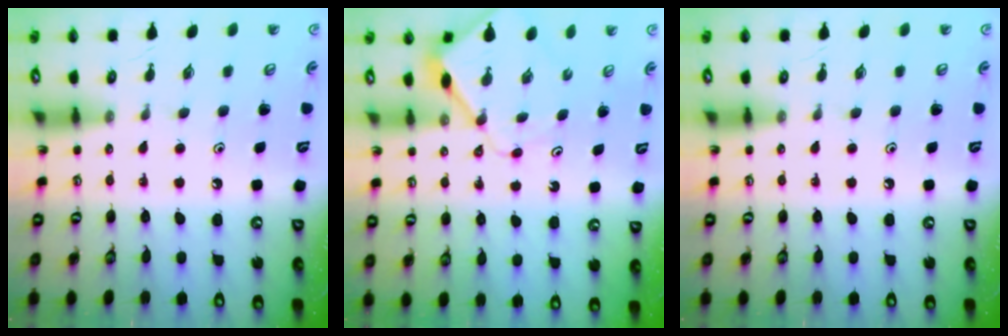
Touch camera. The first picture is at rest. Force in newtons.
{"total": 7.5, "press": 7.5, "slide": 0.8}
{"total": 0.0}